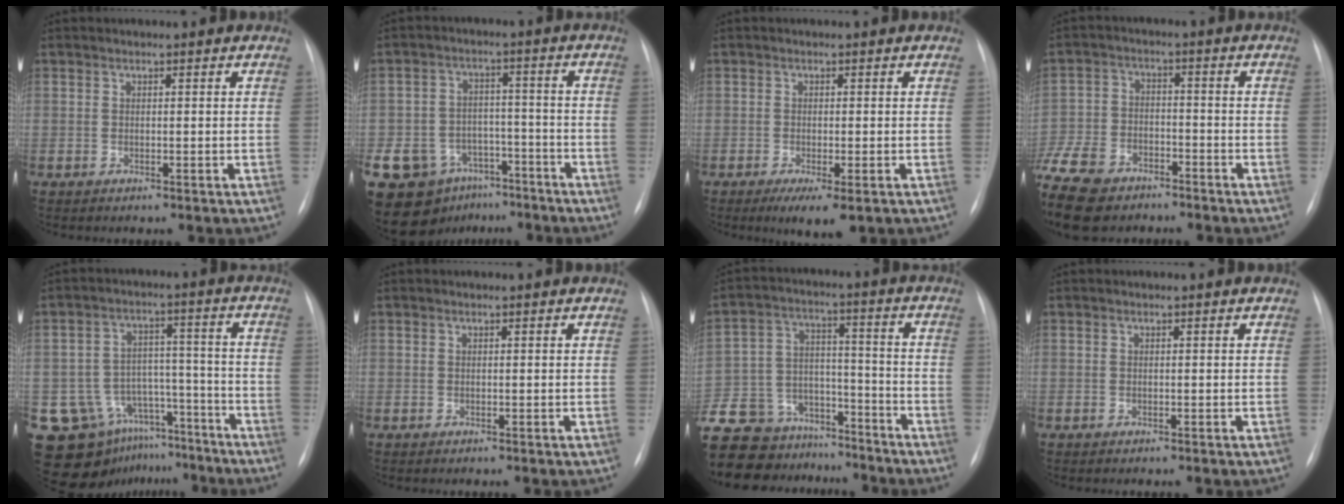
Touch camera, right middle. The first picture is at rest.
{"total": 16.8, "force": [-9.8, 12.0, 6.6], "torque": [-0.156, 0.030, -0.140]}
{"total": 4.4, "force": [-2.3, 1.1, 3.6], "torque": [-0.056, -0.012, -0.029]}
{"total": 14.6, "force": [-10.4, 7.6, 6.8], "torque": [-0.161, -0.014, -0.183]}
{"total": 14.3, "force": [-9.8, 10.0, 3.0], "torque": [-0.050, 0.067, -0.131]}
{"total": 0.0}
{"total": 23.8, "force": [-19.8, 10.6, 7.7], "torque": [-0.221, 0.011, -0.311]}
{"total": 0.0}